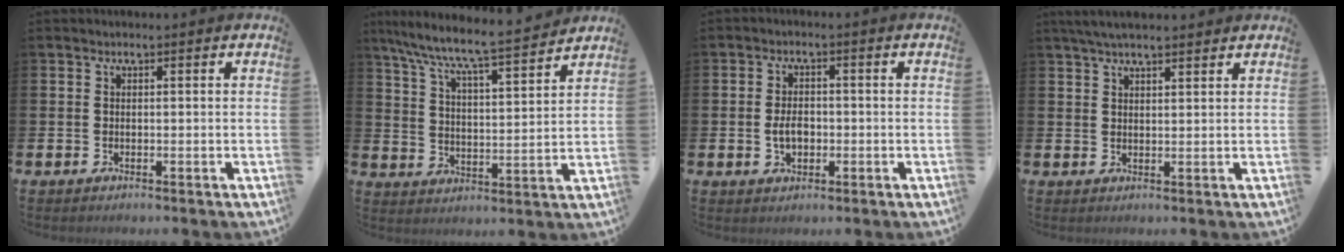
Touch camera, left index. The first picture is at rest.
{"total": 8.1, "force": [7.6, 0.1, 2.7], "torque": [-0.085, -0.062, 0.129]}
{"total": 3.2, "force": [-0.5, 2.1, 2.4], "torque": [-0.023, -0.005, -0.015]}
{"total": 3.9, "force": [3.4, 0.8, 1.7], "torque": [-0.036, -0.004, 0.062]}